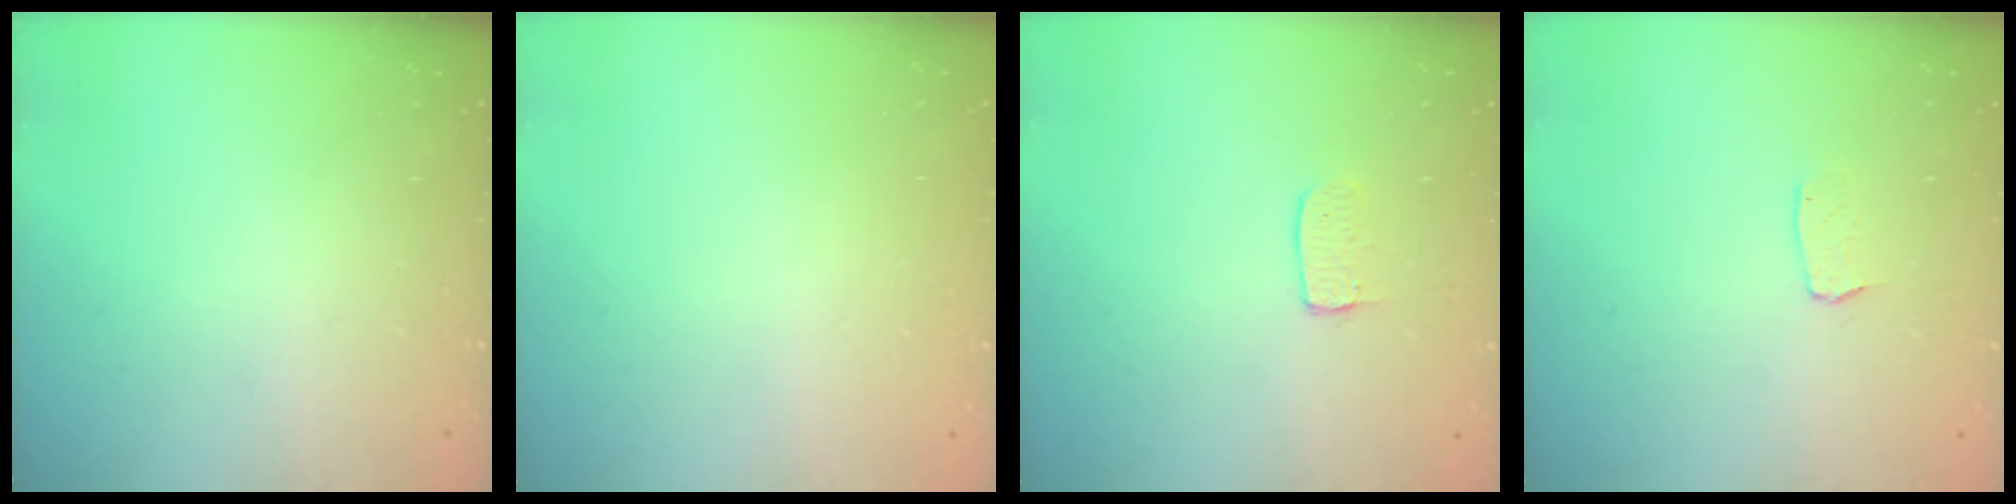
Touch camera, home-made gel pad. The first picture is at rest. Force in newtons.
{"total": 0.0}
{"total": 5.0, "press": 5.0, "slide": 0.3}
{"total": 3.0, "press": 3.0, "slide": 0.2}